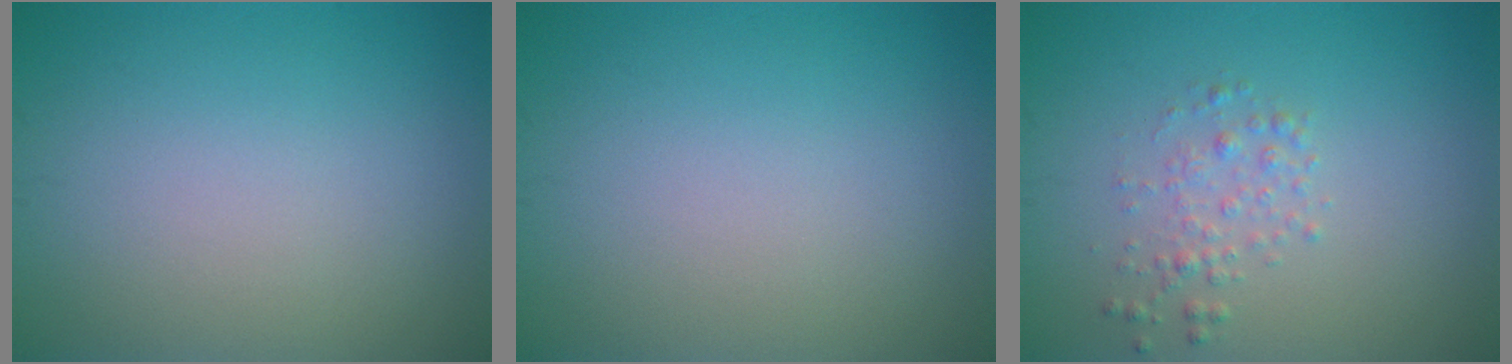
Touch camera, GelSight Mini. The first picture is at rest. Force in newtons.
{"total": 0.0}
{"total": 1.6, "press": 1.6, "slide": 0.0}